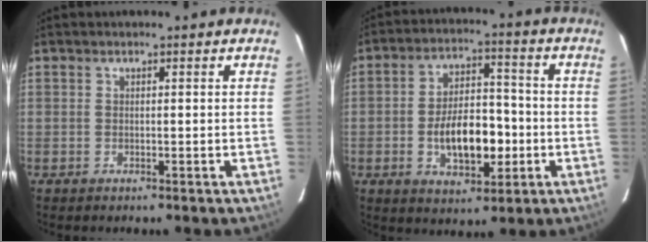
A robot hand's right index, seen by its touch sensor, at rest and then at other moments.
{"total": 12.2, "force": [-3.0, 6.3, 9.9], "torque": [-0.182, 0.015, -0.037]}